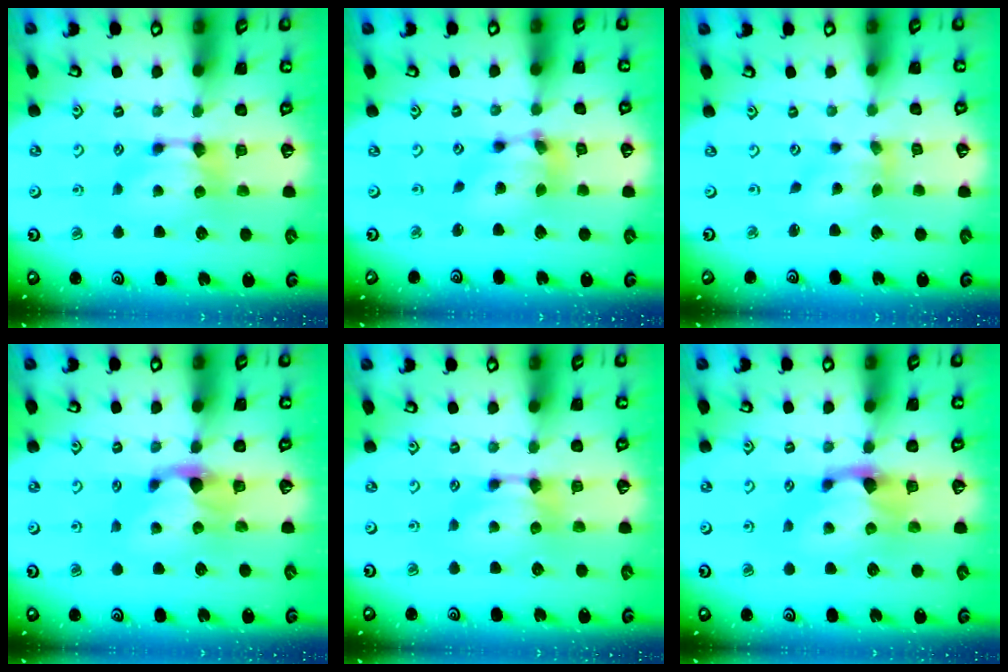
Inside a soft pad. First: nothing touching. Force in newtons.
{"total": 6.4, "press": 6.0, "slide": 2.2}
{"total": 1.6, "press": 1.0, "slide": 1.3}
{"total": 1.2, "press": 0.1, "slide": 1.2}
{"total": 0.0}
{"total": 1.4, "press": 0.9, "slide": 1.0}